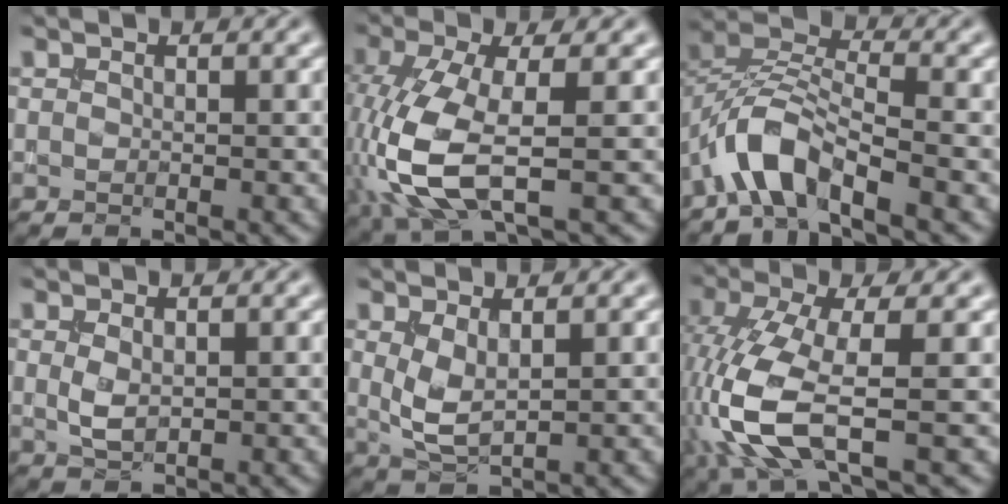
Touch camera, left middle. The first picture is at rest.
{"total": 8.1, "force": [-1.8, 3.1, 7.3], "torque": [-0.187, -0.005, -0.040]}
{"total": 5.2, "force": [-3.5, 1.7, 3.4], "torque": [-0.060, 0.012, -0.074]}
{"total": 1.8, "force": [0.2, 1.0, 1.5], "torque": [-0.036, -0.001, 0.007]}
{"total": 2.7, "force": [0.7, 1.1, 2.4], "torque": [-0.057, -0.005, 0.019]}
{"total": 7.5, "force": [-2.0, 2.6, 6.7], "torque": [-0.179, -0.005, -0.044]}